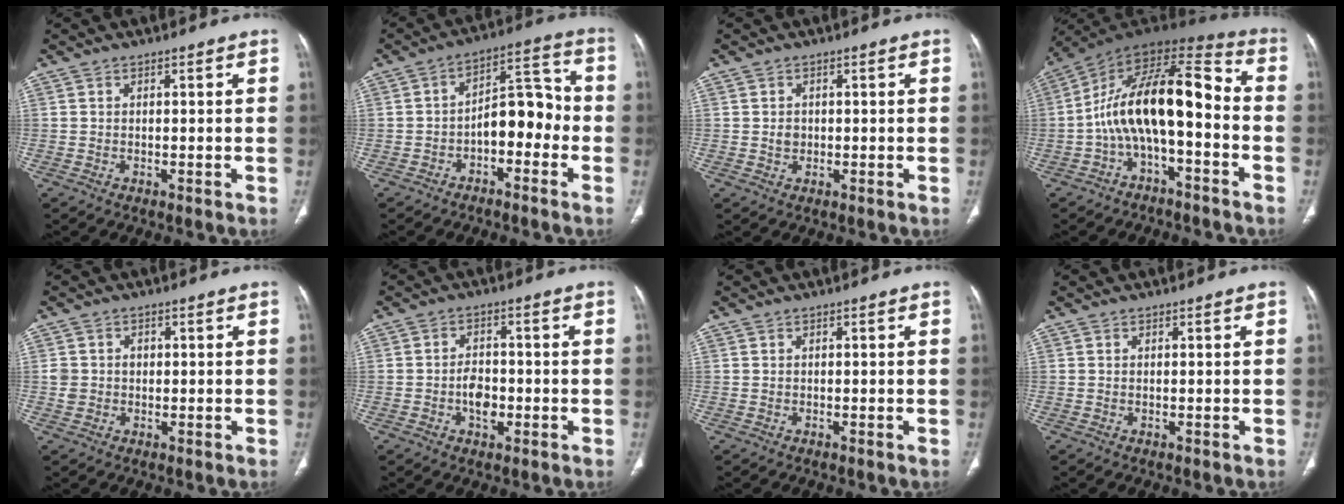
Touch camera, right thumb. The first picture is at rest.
{"total": 9.7, "force": [-2.9, 5.5, 7.5], "torque": [-0.077, 0.054, -0.054]}
{"total": 1.6, "force": [0.0, 1.4, 0.8], "torque": [-0.008, 0.002, 0.003]}
{"total": 16.9, "force": [-3.0, 7.3, 14.9], "torque": [-0.239, 0.089, -0.057]}
{"total": 3.3, "force": [0.2, 3.0, 1.2], "torque": [-0.012, 0.010, 0.008]}
{"total": 4.9, "force": [-1.3, 3.2, 3.4], "torque": [-0.043, 0.010, -0.021]}
{"total": 0.0}
{"total": 0.0}